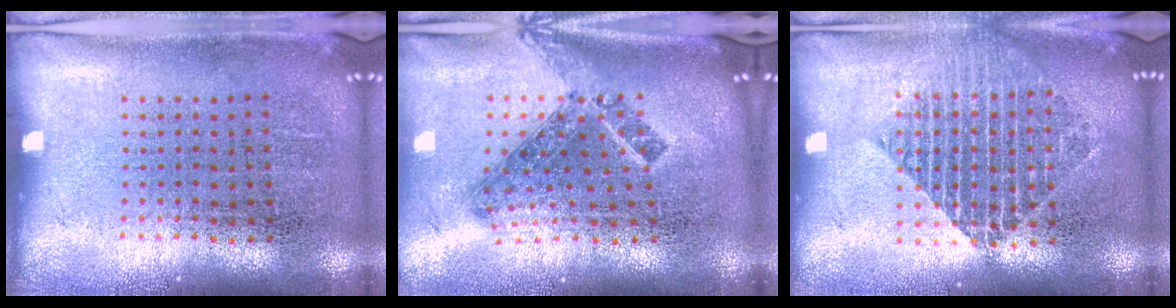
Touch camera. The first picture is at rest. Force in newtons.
{"total": 1.6, "press": 1.1, "slide": 1.1}
{"total": 1.8, "press": 1.5, "slide": 0.9}